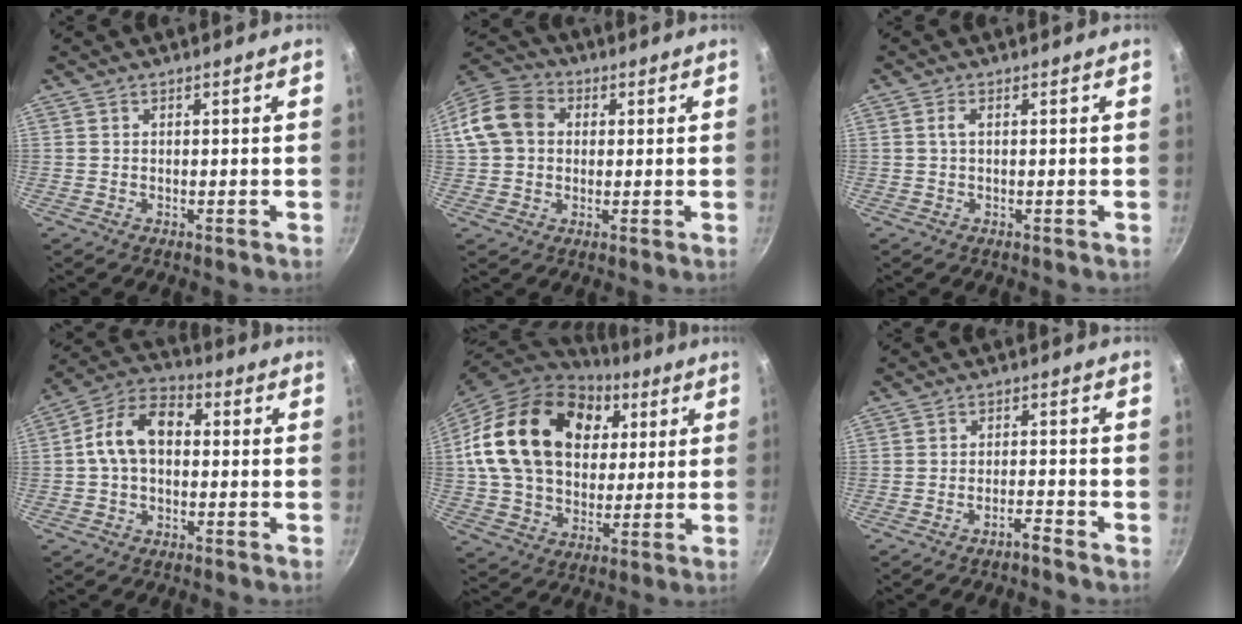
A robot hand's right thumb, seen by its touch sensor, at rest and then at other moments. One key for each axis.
{"total": 11.1, "fx": 1.7, "fy": 9.0, "fz": 6.3, "tx": -0.100, "ty": 0.022, "tz": 0.015}
{"total": 1.1, "fx": 0.2, "fy": 0.3, "fz": 1.1, "tx": -0.024, "ty": 0.002, "tz": 0.004}
{"total": 10.7, "fx": 0.4, "fy": 7.2, "fz": 7.9, "tx": -0.120, "ty": 0.037, "tz": -0.013}
{"total": 25.2, "fx": 6.7, "fy": 18.2, "fz": 16.0, "tx": -0.260, "ty": 0.008, "tz": 0.115}
{"total": 2.3, "fx": -2.1, "fy": 0.0, "fz": 1.0, "tx": -0.018, "ty": 0.020, "tz": -0.033}